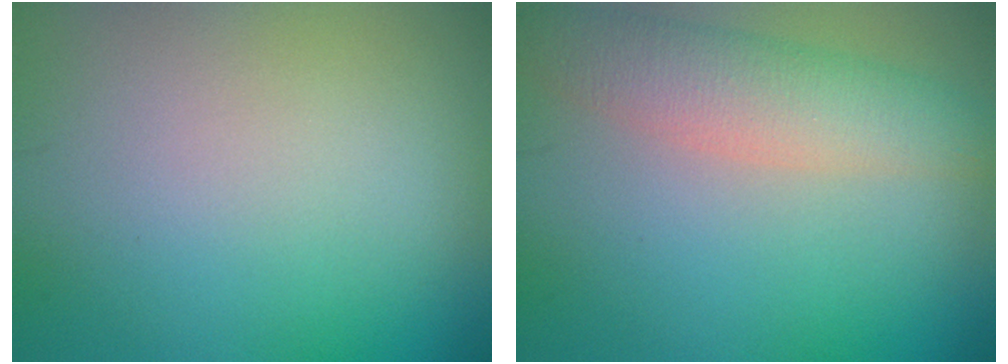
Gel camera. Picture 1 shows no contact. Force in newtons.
{"total": 4.5, "press": 4.5, "slide": 0.1}